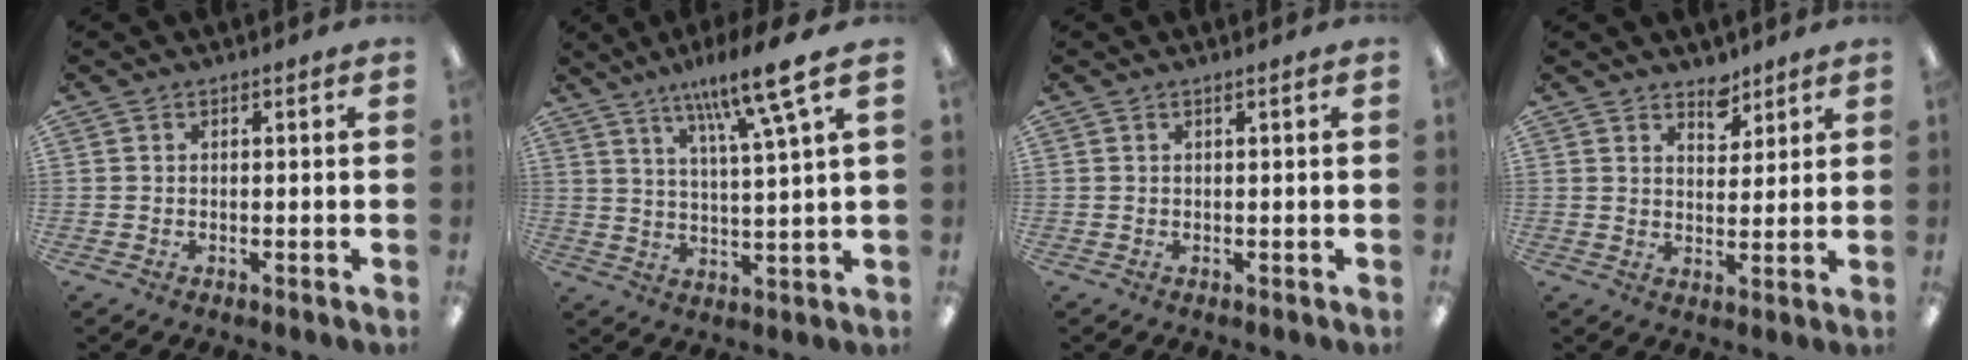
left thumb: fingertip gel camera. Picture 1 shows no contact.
{"total": 12.4, "force": [8.6, 1.0, 8.9], "torque": [-0.151, -0.042, 0.136]}
{"total": 0.8, "force": [0.3, -0.1, 0.7], "torque": [-0.011, -0.002, 0.004]}
{"total": 5.2, "force": [4.2, 2.8, 1.3], "torque": [0.004, -0.029, 0.072]}